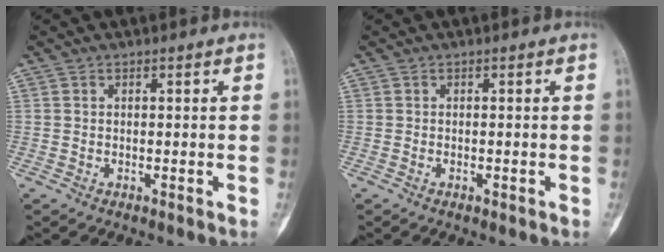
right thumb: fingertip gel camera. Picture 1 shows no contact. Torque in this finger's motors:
{"motor_torque": [-0.59, -0.19, -0.02, 0.43, -0.02]}